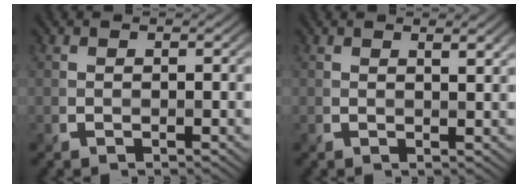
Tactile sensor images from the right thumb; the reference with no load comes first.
{"total": 1.8, "force": [1.2, 0.3, 1.3], "torque": [-0.020, -0.001, 0.021]}